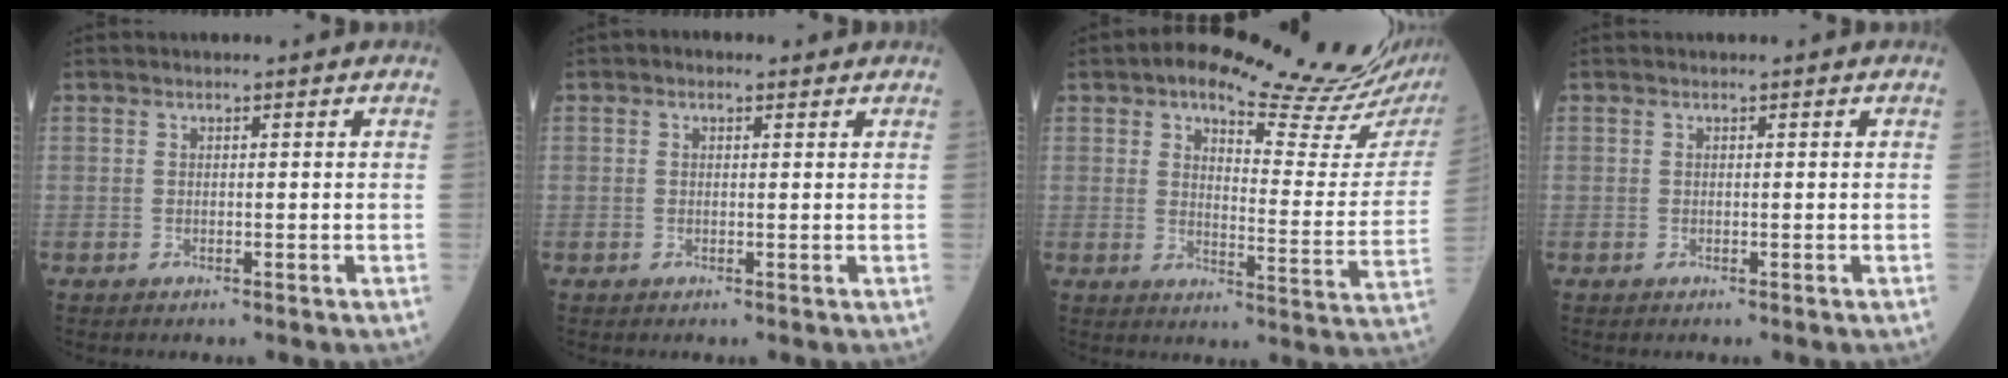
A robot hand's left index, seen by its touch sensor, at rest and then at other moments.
{"total": 1.0, "force": [0.5, 0.6, 0.6], "torque": [-0.018, 0.008, 0.005]}
{"total": 18.0, "force": [16.1, 2.1, 7.7], "torque": [-0.100, -0.058, 0.186]}
{"total": 0.0}